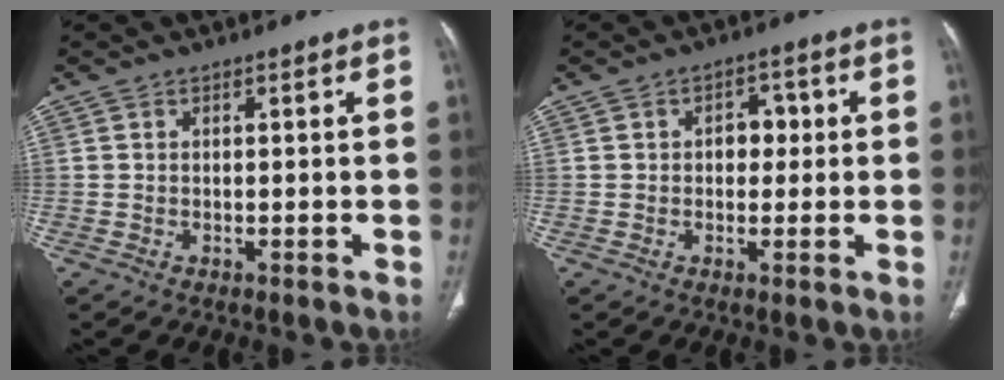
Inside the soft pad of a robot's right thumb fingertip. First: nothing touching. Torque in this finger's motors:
{"motor_torque": [-0.08, 0.30, 0.58, -0.30, -0.01]}